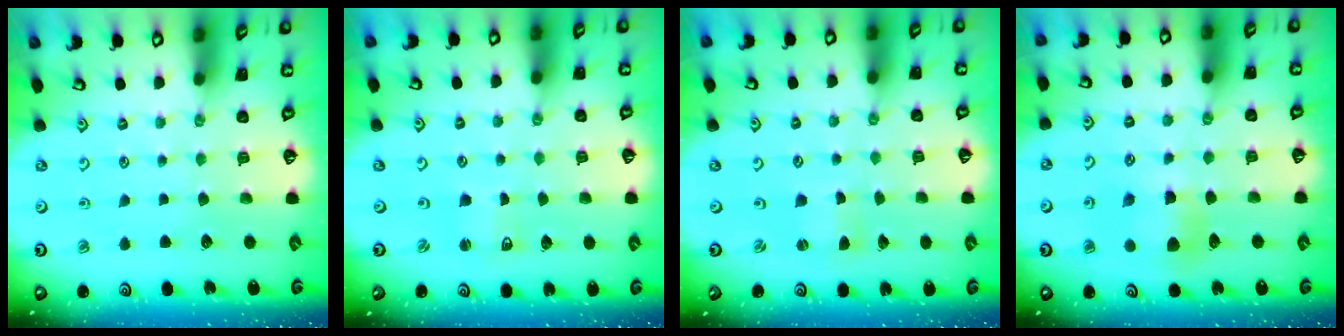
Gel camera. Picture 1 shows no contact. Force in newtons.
{"total": 2.0, "press": 2.0, "slide": 0.3}
{"total": 0.0}
{"total": 6.1, "press": 6.1, "slide": 0.4}